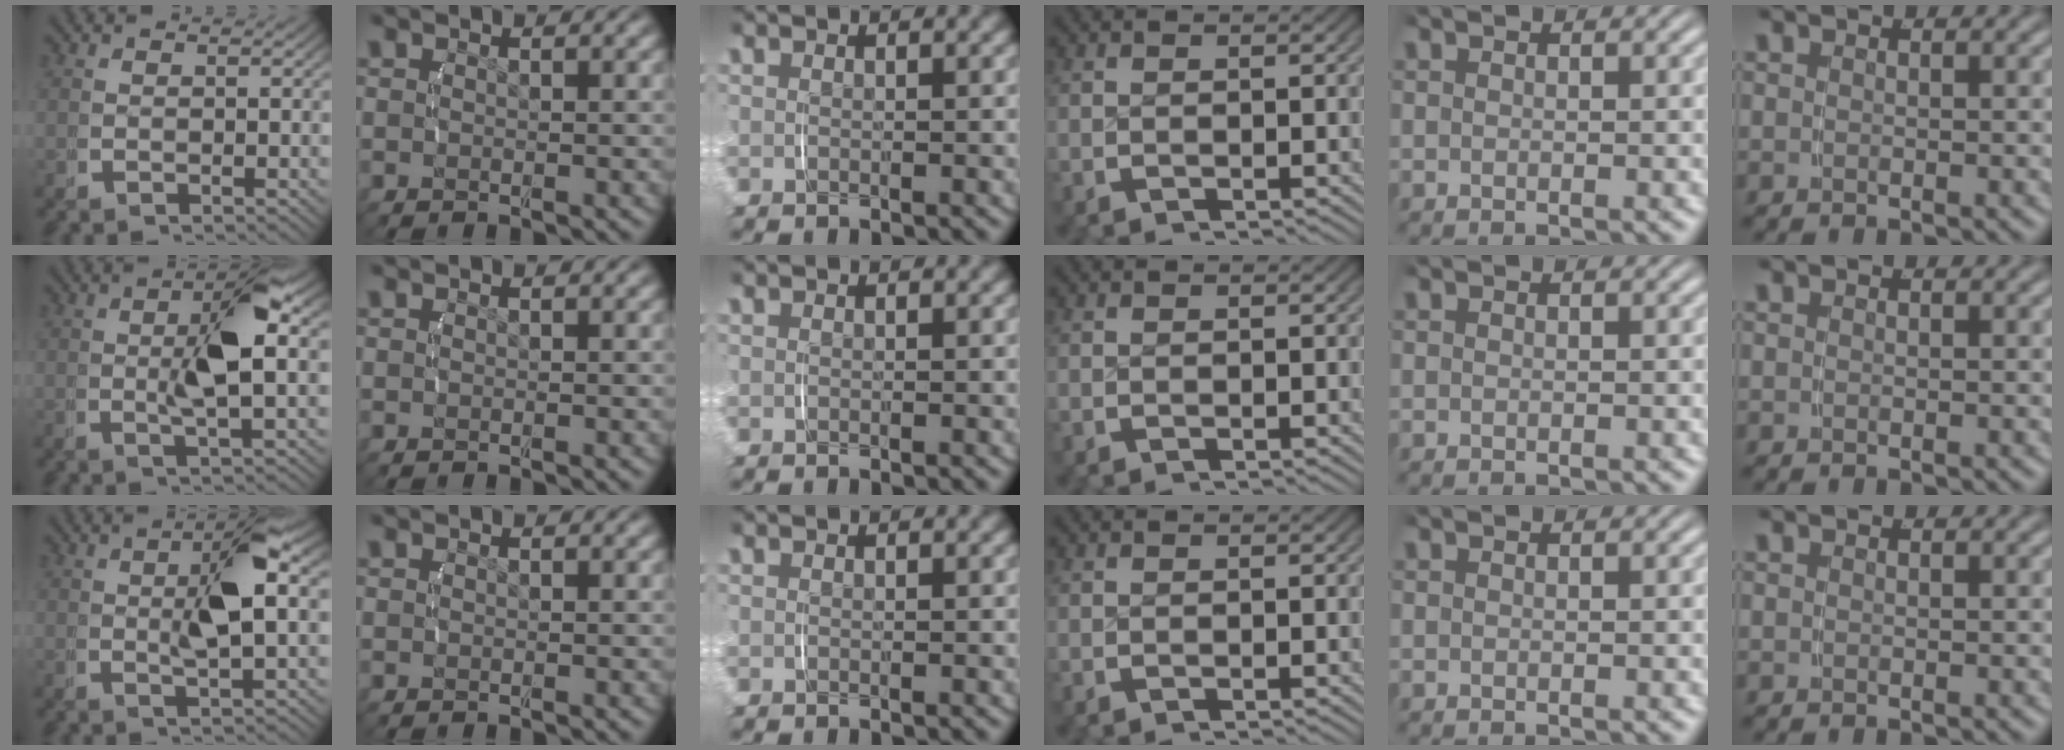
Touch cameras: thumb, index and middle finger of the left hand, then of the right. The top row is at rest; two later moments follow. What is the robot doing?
{"motion": "lift_and_place", "object": "jar lid"}